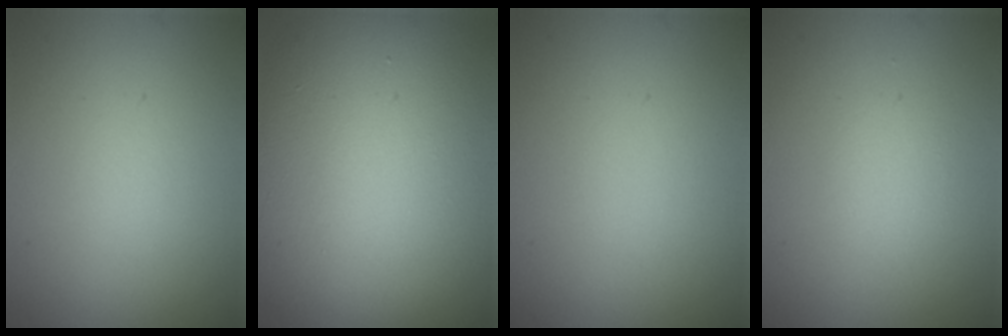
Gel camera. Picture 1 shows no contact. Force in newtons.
{"total": 16.6, "press": 16.6, "slide": 0.7}
{"total": 0.0}
{"total": 1.1, "press": 1.1, "slide": 0.0}